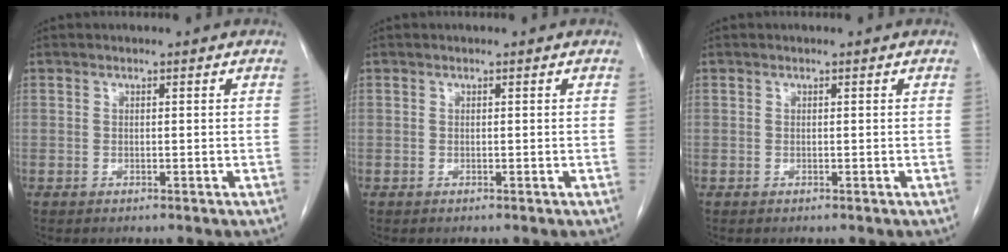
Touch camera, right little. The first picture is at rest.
{"total": 0.0}
{"total": 0.0}